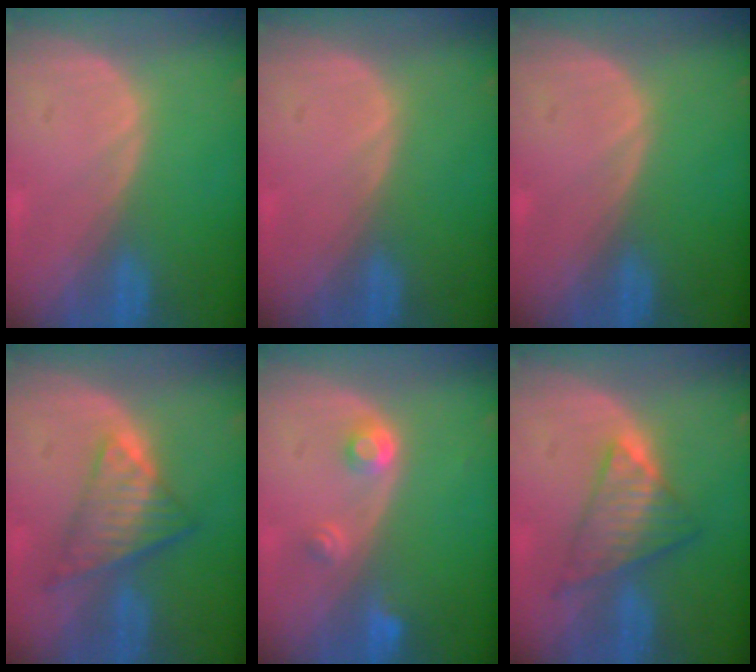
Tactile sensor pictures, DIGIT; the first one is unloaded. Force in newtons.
{"total": 0.0}
{"total": 0.0}
{"total": 7.6, "press": 6.4, "slide": 4.1}
{"total": 2.9, "press": 2.7, "slide": 1.0}
{"total": 6.6, "press": 6.3, "slide": 1.8}